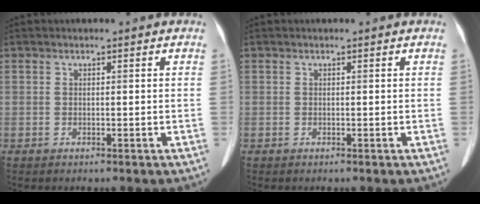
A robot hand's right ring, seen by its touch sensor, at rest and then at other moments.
{"total": 0.0}